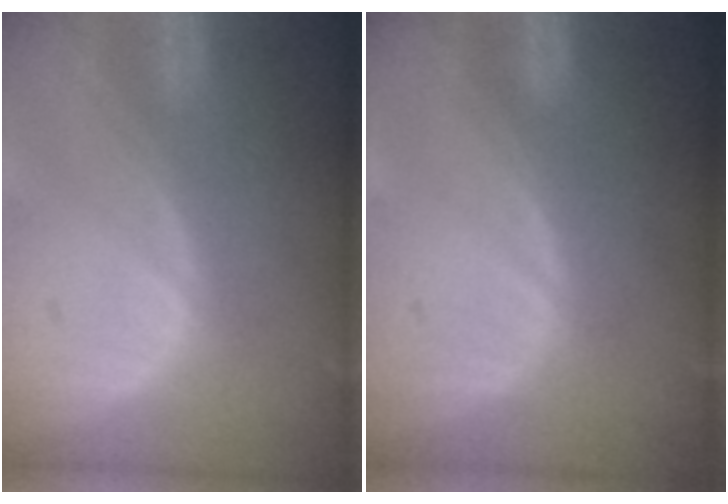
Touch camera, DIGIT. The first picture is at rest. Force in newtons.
{"total": 0.0}